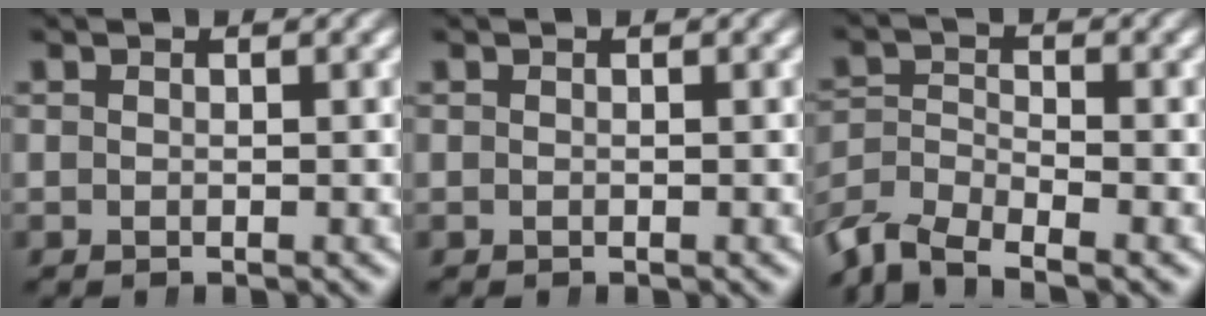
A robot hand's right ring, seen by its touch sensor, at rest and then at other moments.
{"total": 0.0}
{"total": 6.3, "force": [-4.1, 4.1, 2.6], "torque": [-0.069, -0.031, -0.061]}